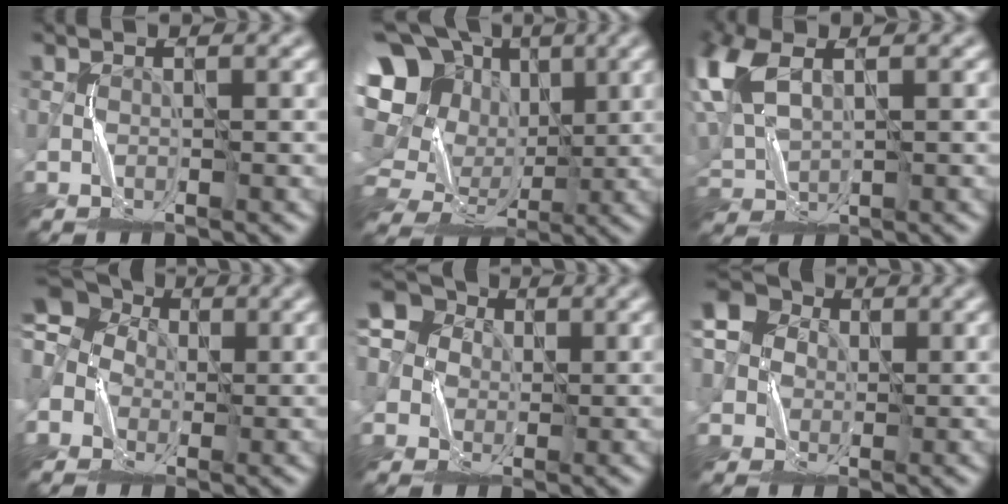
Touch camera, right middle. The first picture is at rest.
{"total": 16.4, "force": [4.5, 13.9, 7.5], "torque": [-0.207, 0.037, 0.081]}
{"total": 7.3, "force": [3.0, 4.1, 5.2], "torque": [-0.159, 0.010, 0.065]}
{"total": 7.3, "force": [1.0, 6.2, 3.8], "torque": [-0.081, 0.024, -0.013]}
{"total": 5.9, "force": [0.9, 5.4, 2.1], "torque": [-0.044, 0.029, -0.015]}
{"total": 5.5, "force": [0.9, 5.1, 1.8], "torque": [-0.031, 0.027, -0.010]}